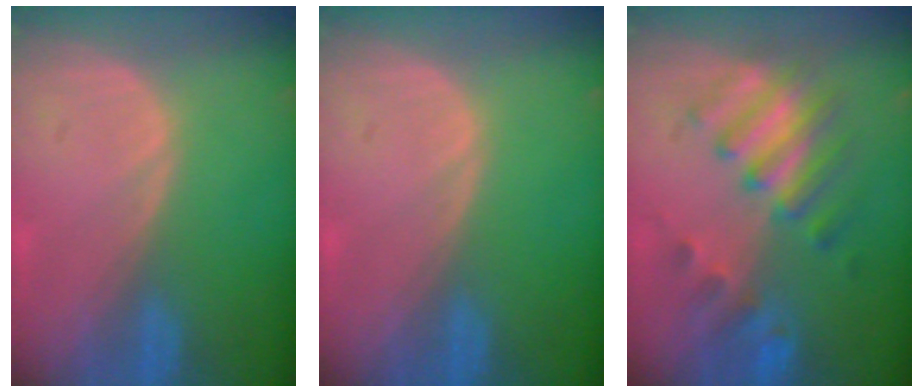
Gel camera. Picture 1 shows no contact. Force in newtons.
{"total": 0.0}
{"total": 7.6, "press": 7.4, "slide": 1.6}